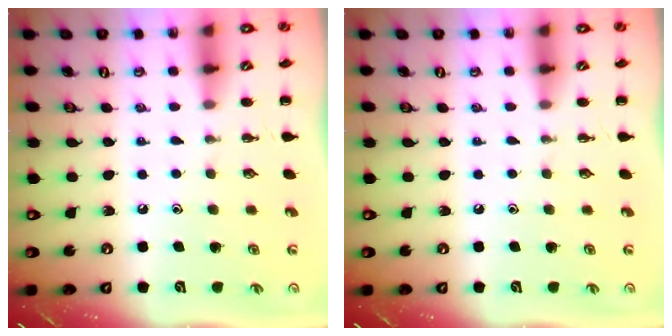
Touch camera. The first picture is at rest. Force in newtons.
{"total": 0.0}